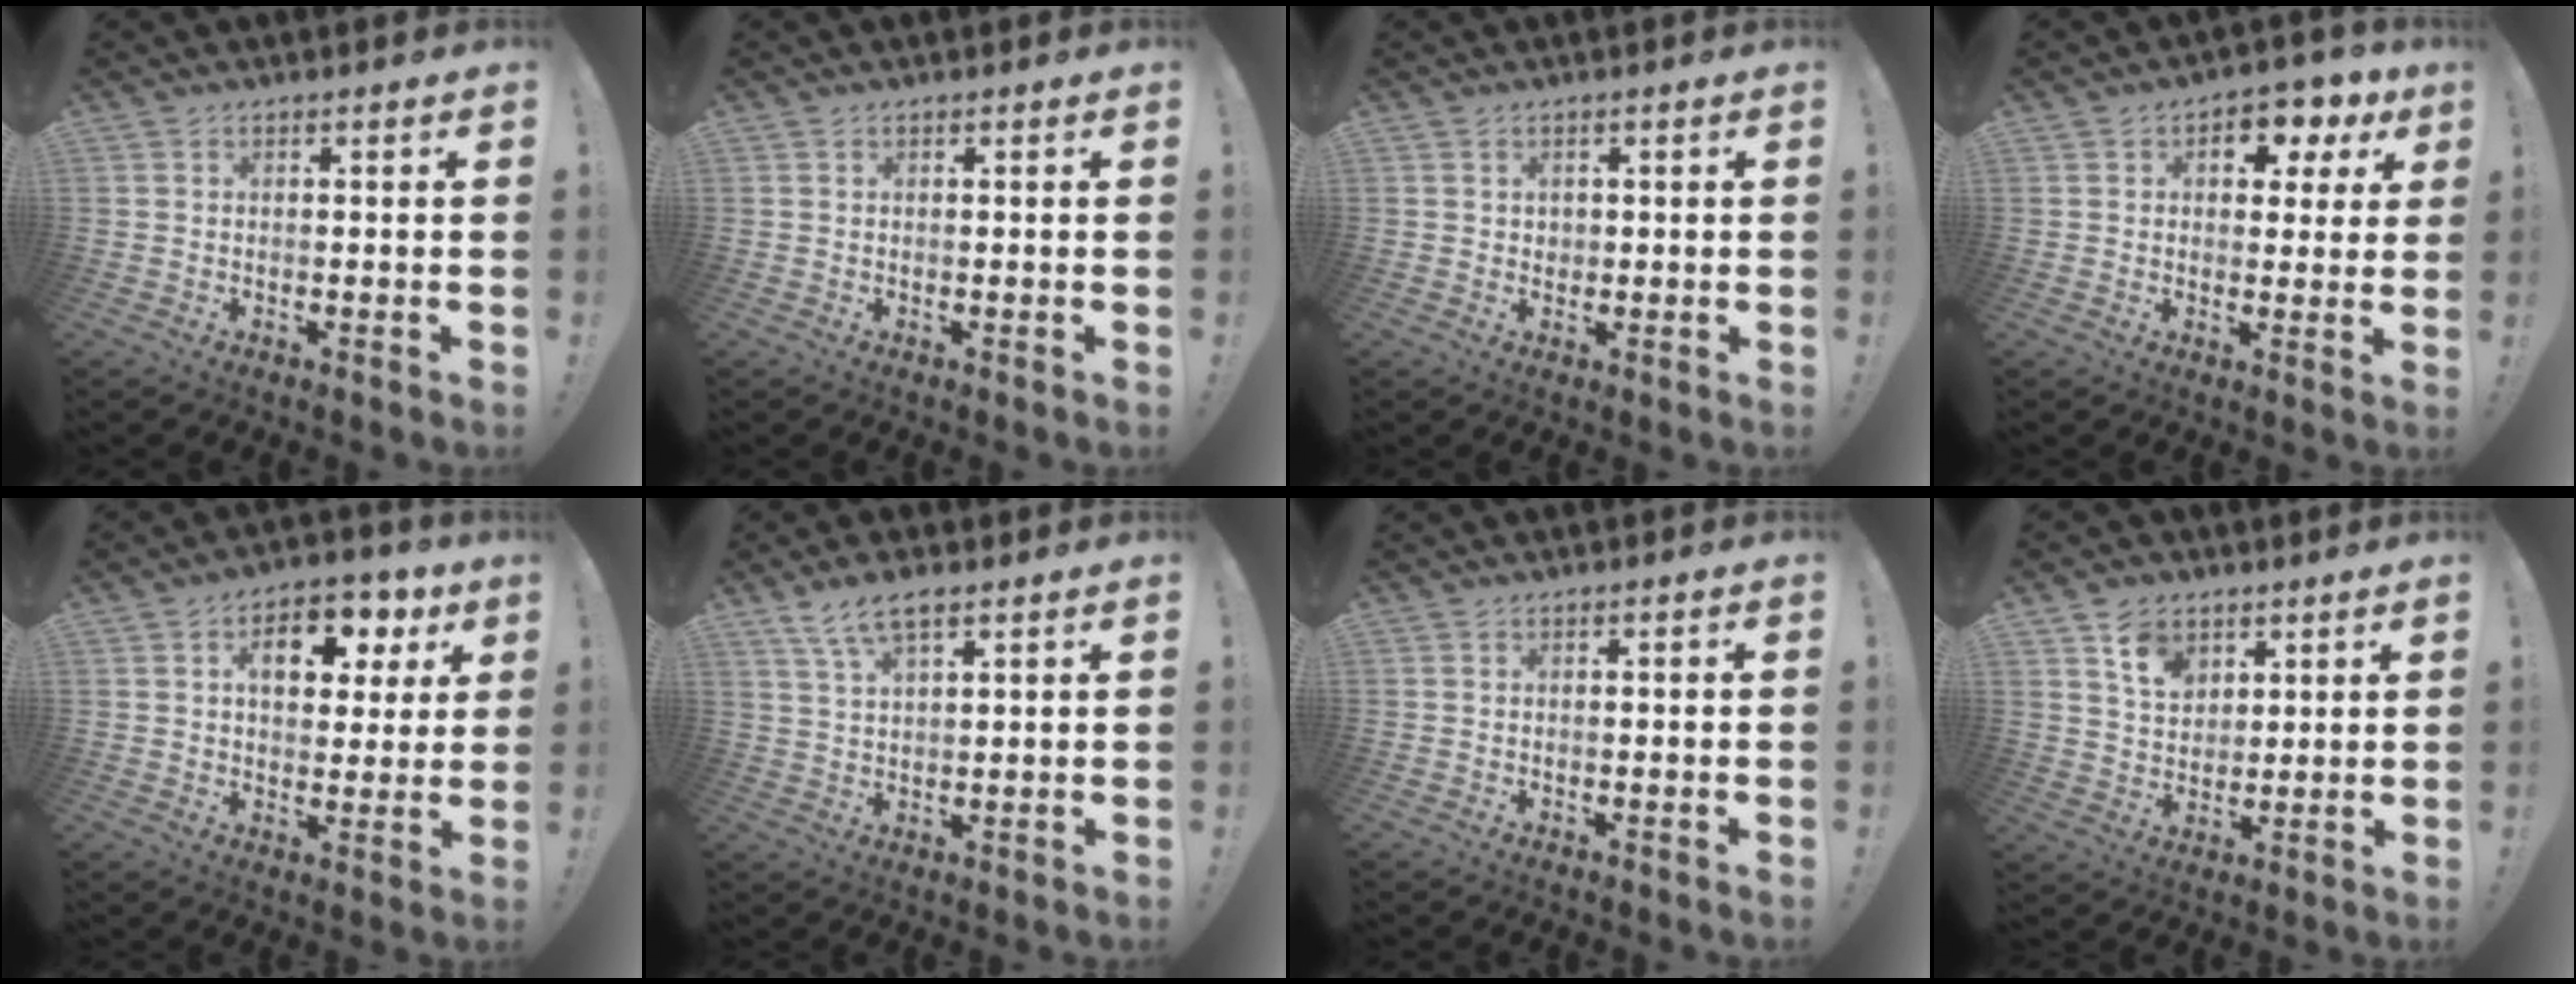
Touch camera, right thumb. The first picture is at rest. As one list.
[{"total": 0.0}, {"total": 1.6, "force": [0.6, 1.5, 0.2], "torque": [0.002, -0.001, 0.009]}, {"total": 6.9, "force": [2.6, 5.1, 3.7], "torque": [-0.036, -0.015, 0.045]}, {"total": 11.5, "force": [4.3, 7.3, 7.8], "torque": [-0.097, -0.011, 0.073]}, {"total": 6.7, "force": [4.3, 2.1, 4.6], "torque": [-0.094, -0.010, 0.081]}, {"total": 0.0}, {"total": 9.6, "force": [5.7, 6.8, 3.6], "torque": [-0.055, -0.028, 0.111]}]